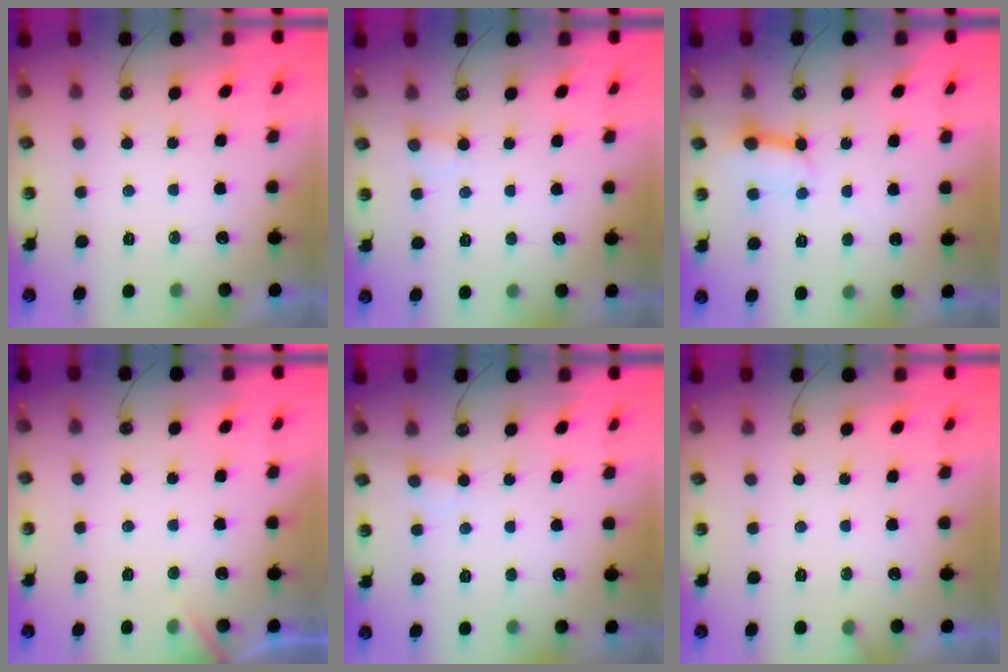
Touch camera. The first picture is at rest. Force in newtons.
{"total": 3.9, "press": 3.9, "slide": 0.6}
{"total": 6.8, "press": 6.8, "slide": 0.5}
{"total": 4.7, "press": 4.7, "slide": 0.6}
{"total": 2.3, "press": 2.3, "slide": 0.2}
{"total": 4.2, "press": 4.2, "slide": 0.3}